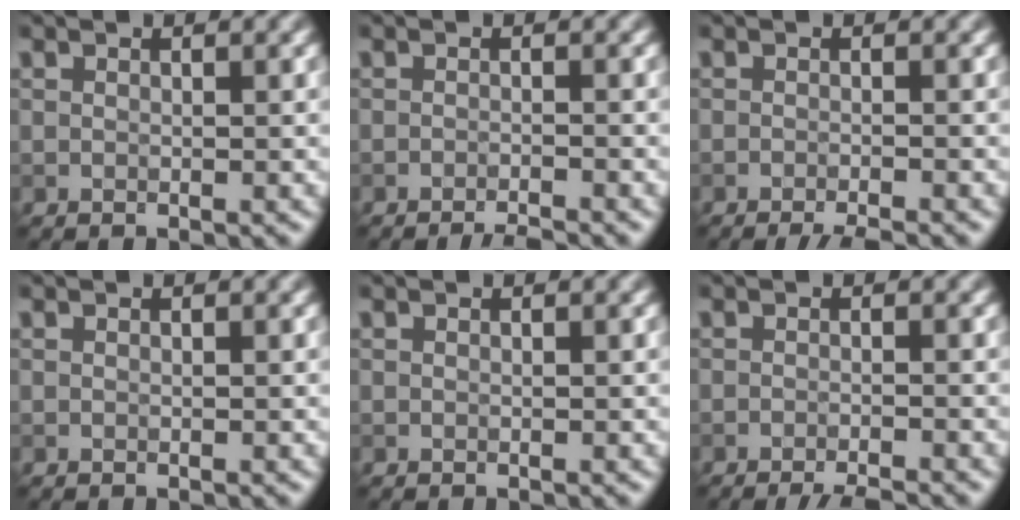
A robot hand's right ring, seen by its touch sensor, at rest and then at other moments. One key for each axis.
{"total": 2.4, "fx": -2.1, "fy": 0.2, "fz": 1.3, "tx": -0.015, "ty": -0.002, "tz": -0.038}
{"total": 3.2, "fx": -2.5, "fy": 0.4, "fz": 1.9, "tx": -0.026, "ty": -0.003, "tz": -0.044}
{"total": 0.0}
{"total": 0.0}
{"total": 3.5, "fx": -3.0, "fy": 0.4, "fz": 1.9, "tx": -0.026, "ty": -0.006, "tz": -0.049}